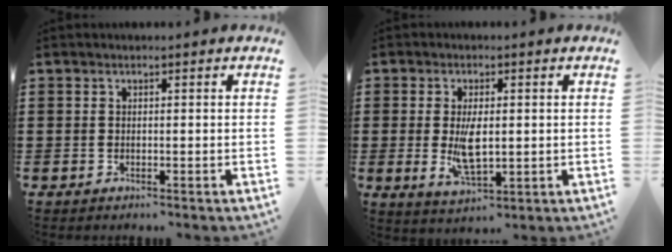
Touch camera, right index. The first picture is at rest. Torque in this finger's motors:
{"motor_torque": [1.80, 0.33, 0.72, 0.12]}